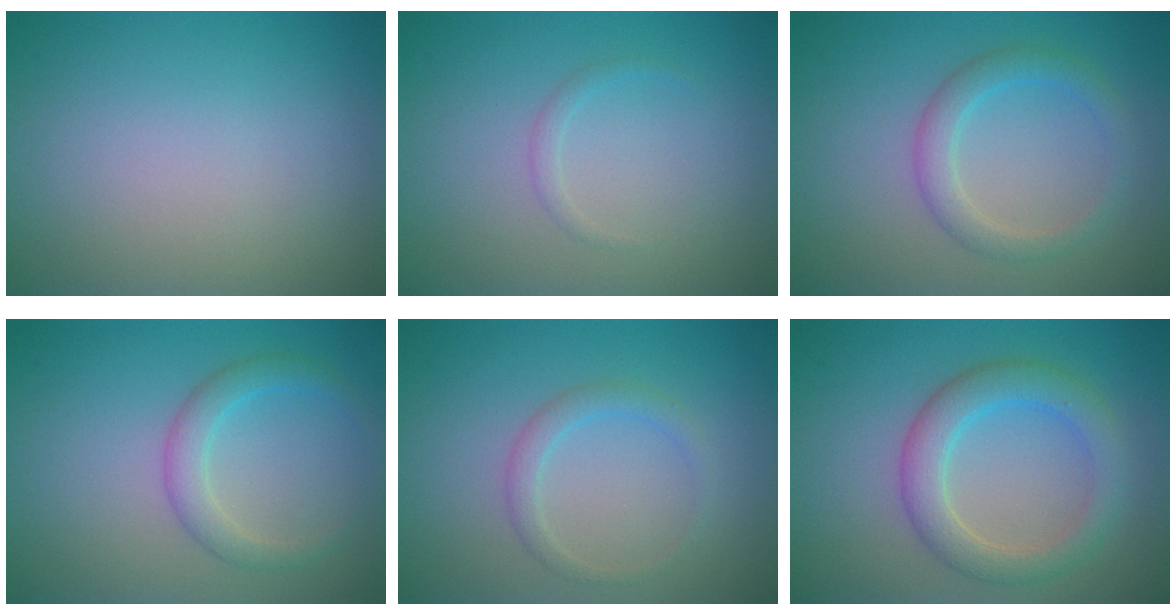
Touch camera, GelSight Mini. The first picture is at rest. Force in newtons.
{"total": 0.8, "press": 0.8, "slide": 0.1}
{"total": 2.7, "press": 2.7, "slide": 0.1}
{"total": 2.4, "press": 2.4, "slide": 0.1}
{"total": 1.6, "press": 1.6, "slide": 0.1}
{"total": 4.2, "press": 4.2, "slide": 0.4}